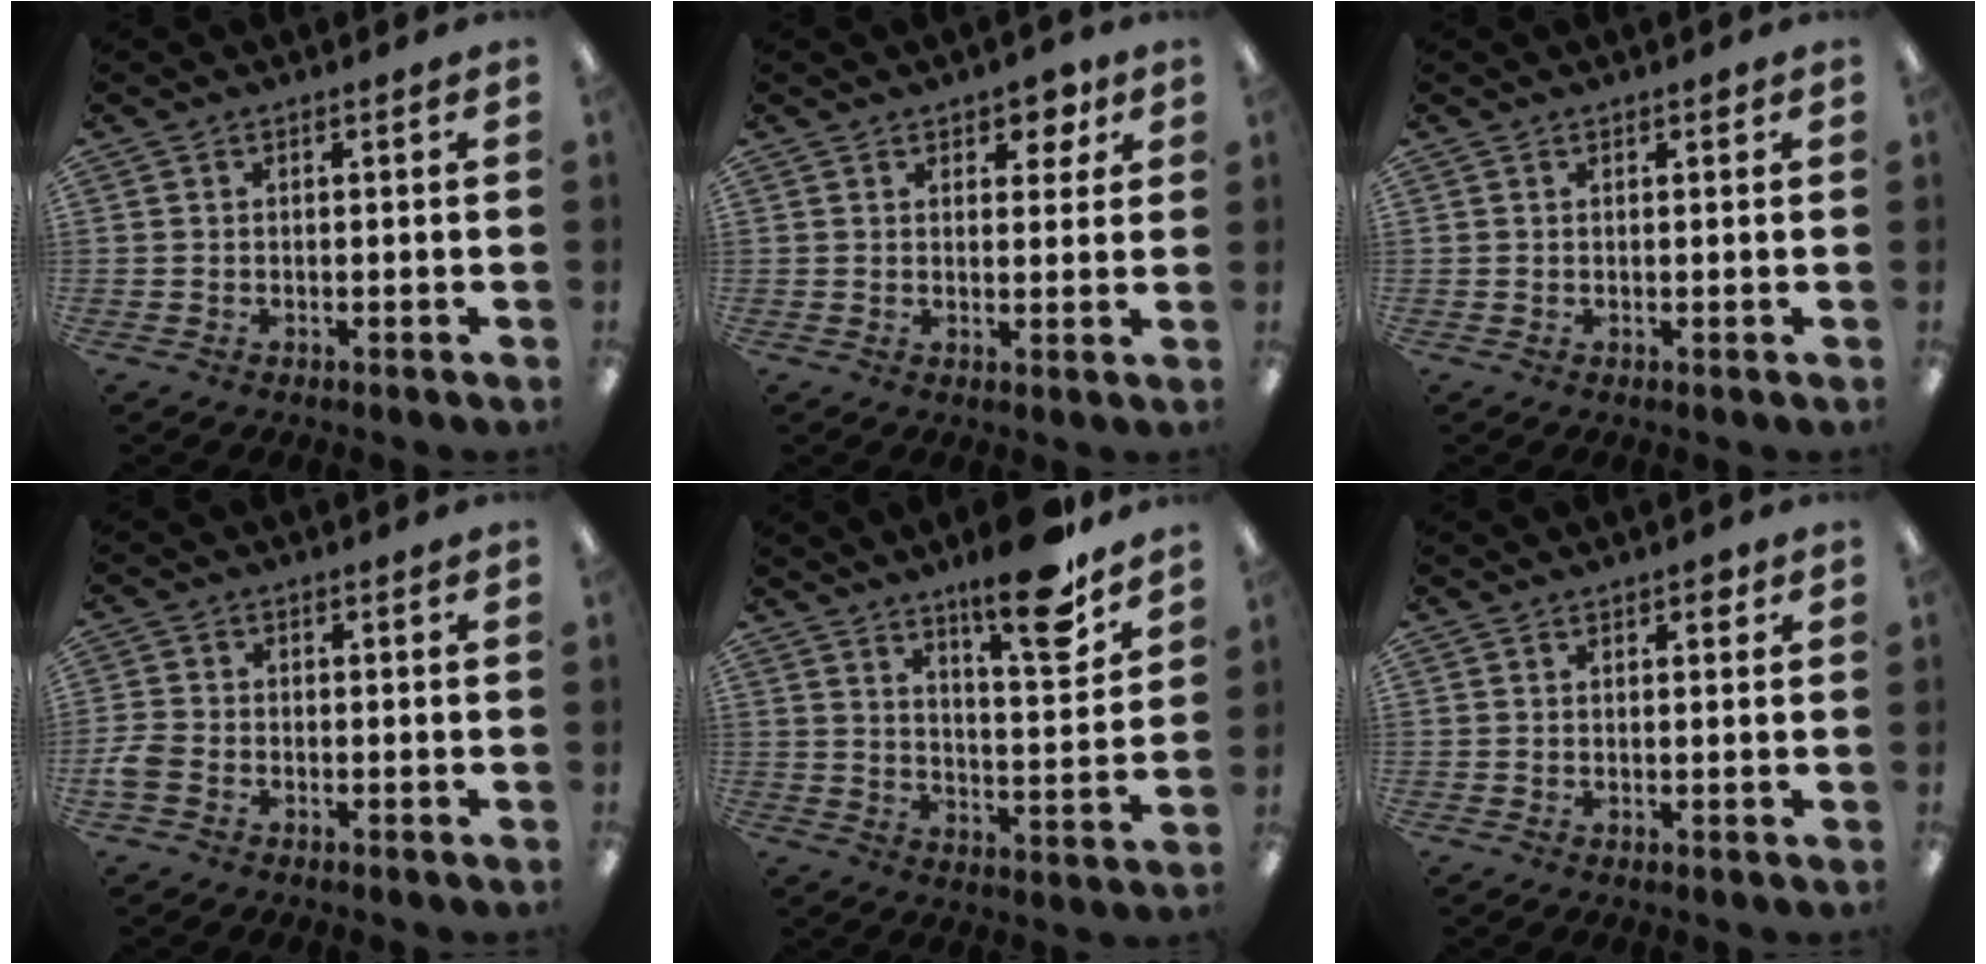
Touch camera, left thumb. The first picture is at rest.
{"total": 4.7, "force": [3.2, 2.6, 2.4], "torque": [-0.014, -0.013, 0.049]}
{"total": 0.8, "force": [0.6, 0.3, 0.4], "torque": [0.000, -0.003, 0.010]}
{"total": 3.7, "force": [-1.5, 2.6, 2.2], "torque": [-0.046, 0.005, -0.028]}
{"total": 15.2, "force": [11.6, 3.2, 9.3], "torque": [-0.132, -0.081, 0.187]}
{"total": 2.0, "force": [1.3, 1.0, 1.2], "torque": [-0.009, -0.004, 0.019]}